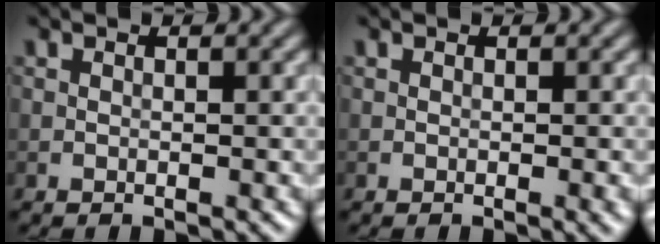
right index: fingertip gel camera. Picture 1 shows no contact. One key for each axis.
{"total": 0.9, "fx": -0.2, "fy": 0.1, "fz": 0.9, "tx": -0.012, "ty": -0.002, "tz": -0.003}